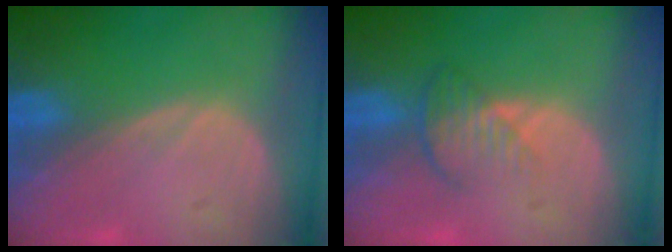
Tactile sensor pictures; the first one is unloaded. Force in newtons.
{"total": 3.8, "press": 3.3, "slide": 1.8}